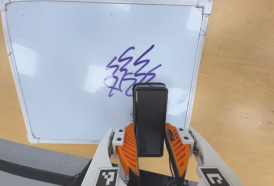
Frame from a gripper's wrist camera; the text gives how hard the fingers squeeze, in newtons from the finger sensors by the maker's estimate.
{"total": 5.2, "left": 3.6, "right": 6.9}